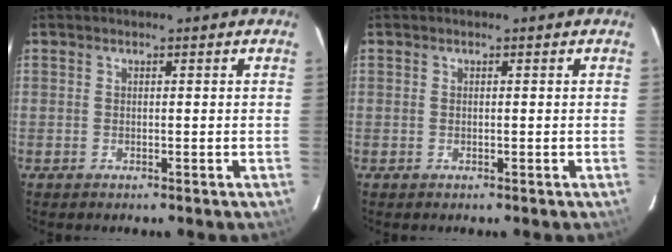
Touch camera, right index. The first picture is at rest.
{"total": 0.0}